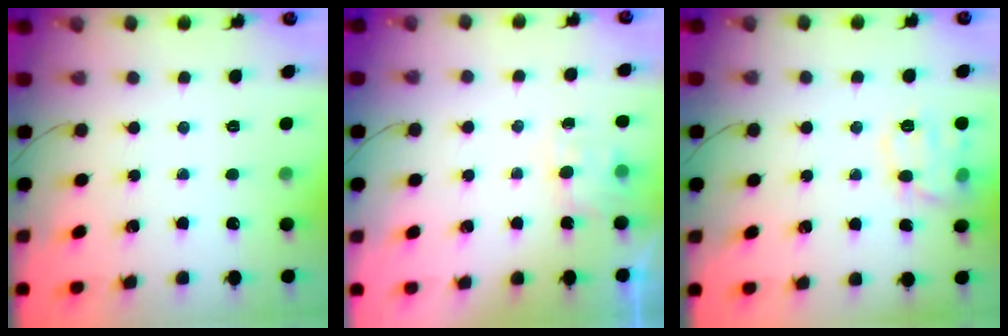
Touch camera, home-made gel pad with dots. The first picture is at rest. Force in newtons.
{"total": 2.2, "press": 2.0, "slide": 0.9}
{"total": 11.3, "press": 11.3, "slide": 0.3}